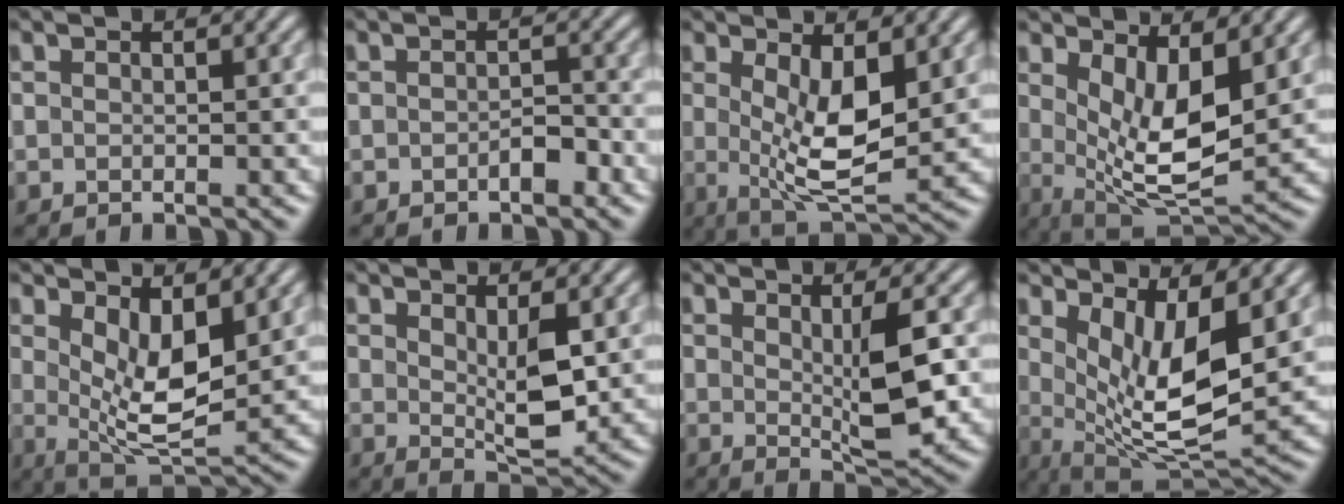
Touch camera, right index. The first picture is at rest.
{"total": 1.4, "force": [-1.0, 0.3, 0.9], "torque": [-0.010, -0.001, -0.016]}
{"total": 6.5, "force": [0.6, 2.5, 6.0], "torque": [-0.092, -0.026, 0.021]}
{"total": 8.3, "force": [0.9, 4.1, 7.1], "torque": [-0.117, -0.036, 0.030]}
{"total": 6.8, "force": [1.2, 3.0, 6.0], "torque": [-0.087, -0.027, 0.030]}
{"total": 3.8, "force": [0.9, 0.9, 3.6], "torque": [-0.052, -0.020, 0.023]}
{"total": 4.5, "force": [0.5, 0.8, 4.4], "torque": [-0.068, -0.016, 0.016]}
{"total": 9.6, "force": [1.2, 4.8, 8.2], "torque": [-0.148, -0.039, 0.039]}